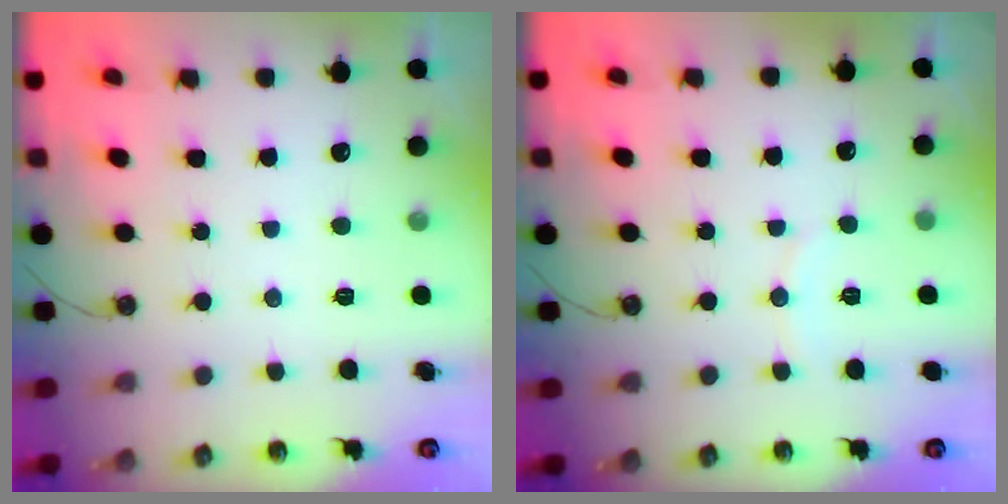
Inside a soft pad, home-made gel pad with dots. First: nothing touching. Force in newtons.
{"total": 3.5, "press": 3.5, "slide": 0.4}